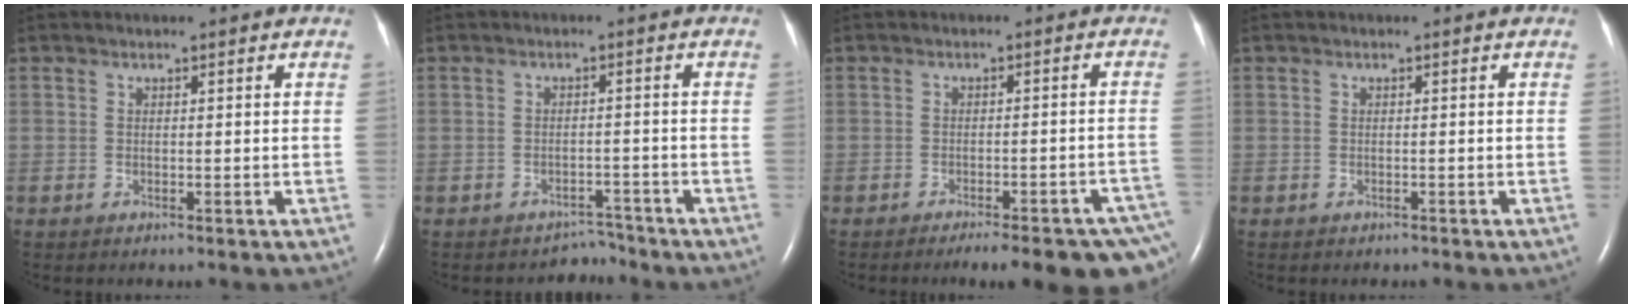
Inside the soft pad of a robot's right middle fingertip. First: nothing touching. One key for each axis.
{"total": 2.5, "fx": -2.3, "fy": 0.7, "fz": -0.9, "tx": 0.011, "ty": 0.005, "tz": -0.031}
{"total": 14.1, "fx": -10.9, "fy": 2.8, "fz": 8.5, "tx": -0.057, "ty": 0.010, "tz": -0.123}
{"total": 0.6, "fx": -0.5, "fy": 0.3, "fz": 0.1, "tx": -0.009, "ty": 0.000, "tz": -0.008}